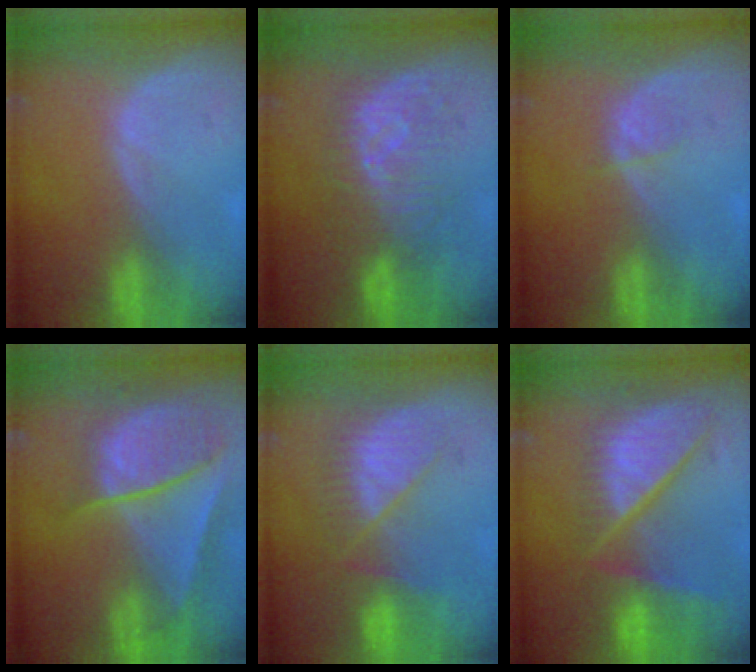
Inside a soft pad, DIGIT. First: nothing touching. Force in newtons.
{"total": 7.9, "press": 7.9, "slide": 0.5}
{"total": 1.2, "press": 1.2, "slide": 0.2}
{"total": 9.5, "press": 8.1, "slide": 5.0}
{"total": 7.2, "press": 7.0, "slide": 1.7}
{"total": 12.0, "press": 9.8, "slide": 6.8}